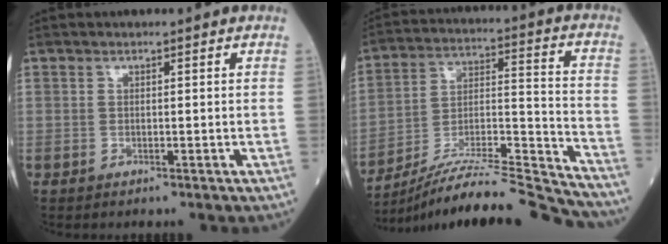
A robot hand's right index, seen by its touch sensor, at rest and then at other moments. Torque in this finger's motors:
{"motor_torque": [0.56, -1.58, 0.60, 0.05]}